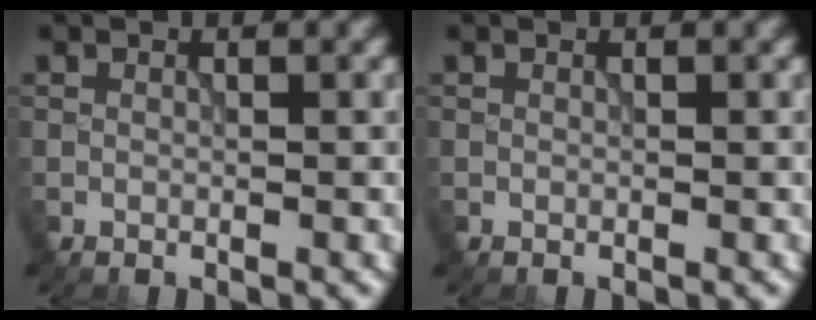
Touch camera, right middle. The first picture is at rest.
{"total": 0.0}